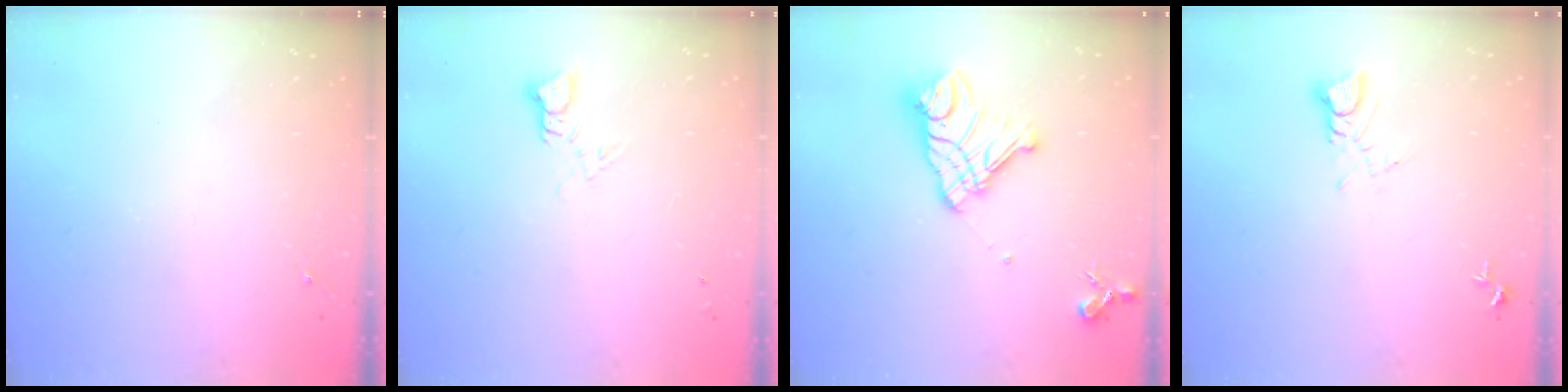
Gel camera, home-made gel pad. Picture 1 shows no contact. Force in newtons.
{"total": 3.4, "press": 3.4, "slide": 0.1}
{"total": 15.8, "press": 15.7, "slide": 1.7}
{"total": 3.9, "press": 3.9, "slide": 0.2}